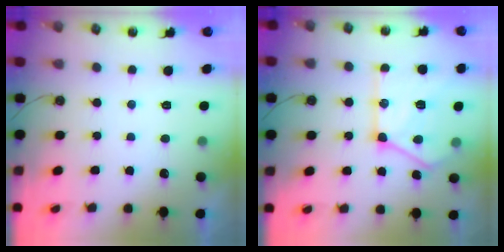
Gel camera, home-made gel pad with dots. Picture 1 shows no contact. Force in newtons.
{"total": 17.4, "press": 17.3, "slide": 0.8}